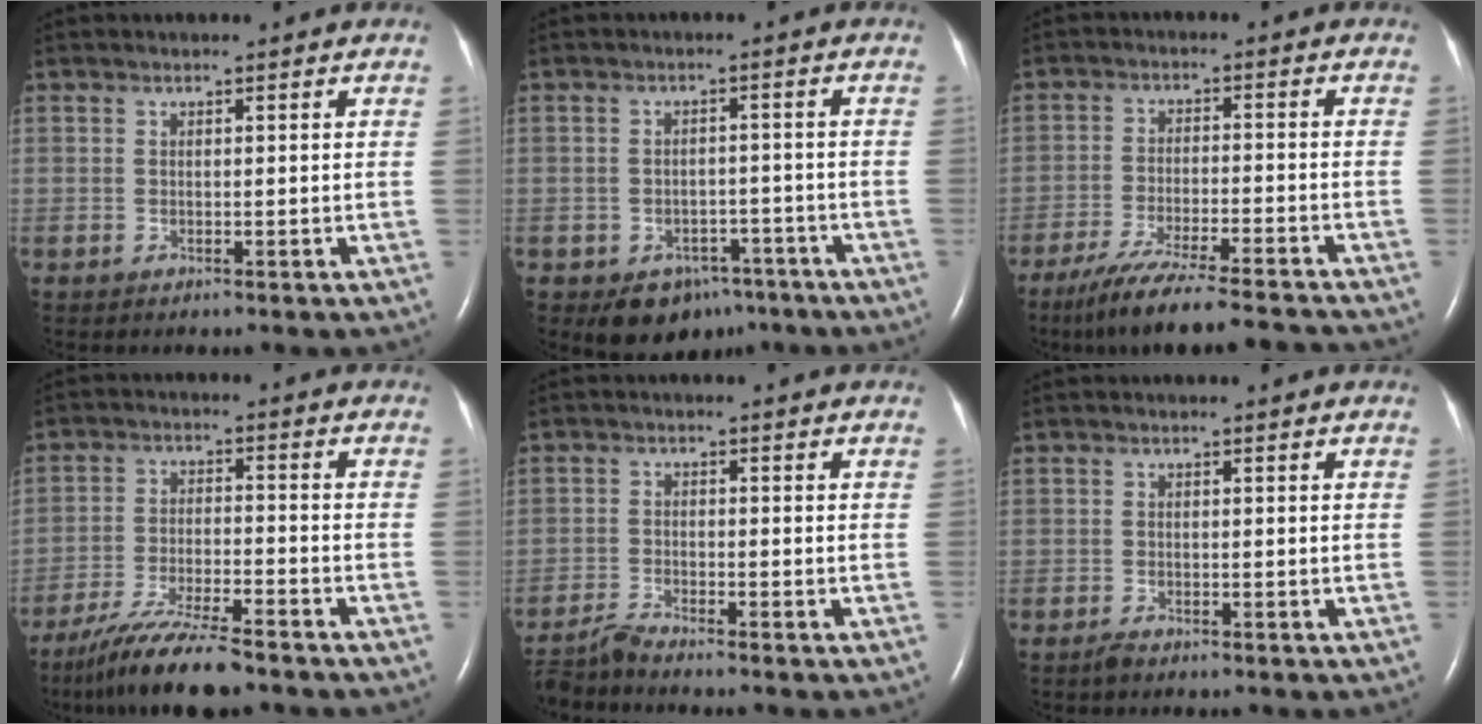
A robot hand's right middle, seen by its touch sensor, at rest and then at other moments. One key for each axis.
{"total": 6.6, "fx": -4.4, "fy": 4.3, "fz": 2.4, "tx": -0.028, "ty": 0.014, "tz": -0.057}
{"total": 15.3, "fx": -13.6, "fy": 0.4, "fz": 7.1, "tx": -0.119, "ty": -0.036, "tz": -0.212}
{"total": 10.5, "fx": -8.7, "fy": 0.4, "fz": 5.8, "tx": -0.103, "ty": -0.030, "tz": -0.152}
{"total": 3.6, "fx": -3.4, "fy": -1.1, "fz": 0.5, "tx": -0.023, "ty": -0.022, "tz": -0.068}
{"total": 0.9, "fx": -0.8, "fy": 0.2, "fz": 0.4, "tx": -0.016, "ty": -0.003, "tz": -0.014}